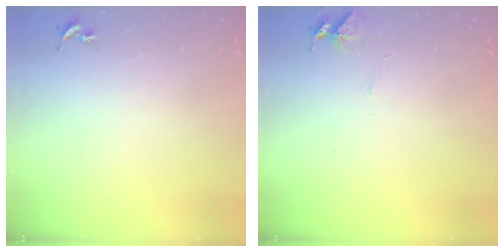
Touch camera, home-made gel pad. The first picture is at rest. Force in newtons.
{"total": 5.4, "press": 5.4, "slide": 0.6}